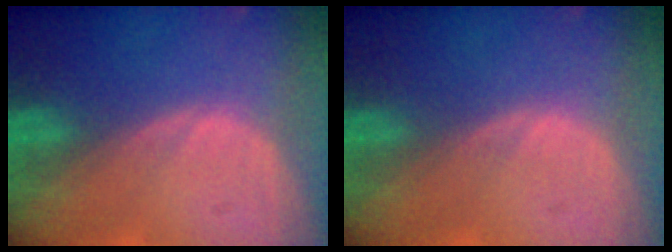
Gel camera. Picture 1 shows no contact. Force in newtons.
{"total": 0.0}